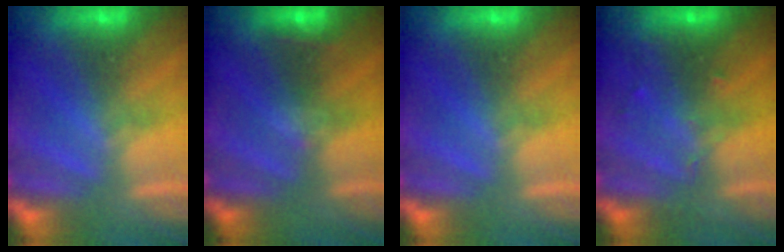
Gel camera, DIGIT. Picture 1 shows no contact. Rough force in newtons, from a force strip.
{"total": 2.7}
{"total": 0.0}
{"total": 2.7}